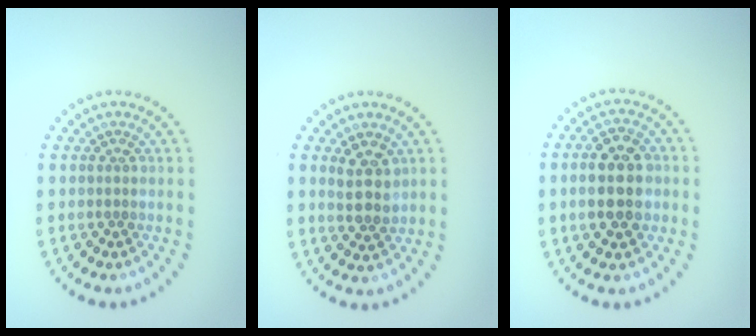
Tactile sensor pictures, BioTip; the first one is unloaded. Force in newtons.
{"total": 2.7, "press": 2.6, "slide": 0.8}
{"total": 5.5, "press": 5.4, "slide": 0.4}